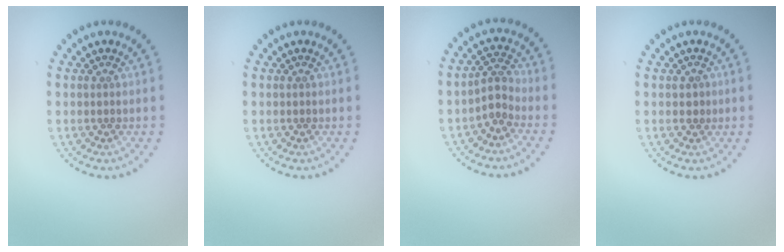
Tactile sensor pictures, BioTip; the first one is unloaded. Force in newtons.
{"total": 0.0}
{"total": 2.1, "press": 1.6, "slide": 1.3}
{"total": 0.9, "press": 0.8, "slide": 0.1}